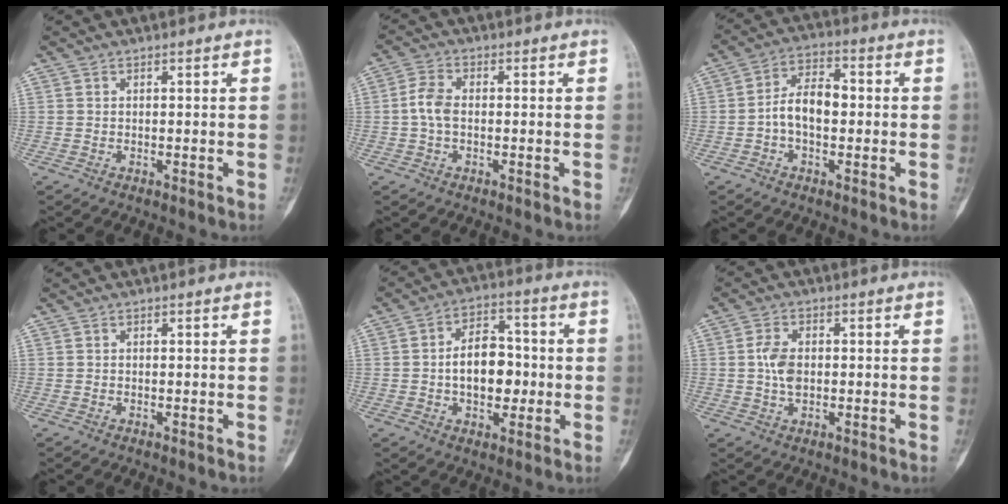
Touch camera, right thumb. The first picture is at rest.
{"total": 4.7, "force": [-0.3, 2.8, 3.7], "torque": [-0.082, 0.013, -0.011]}
{"total": 8.0, "force": [-0.8, 4.8, 6.4], "torque": [-0.103, 0.029, -0.024]}
{"total": 0.0}
{"total": 11.0, "force": [-0.9, 7.0, 8.4], "torque": [-0.097, 0.022, -0.020]}
{"total": 4.8, "force": [0.0, 3.0, 3.8], "torque": [-0.071, 0.006, -0.002]}